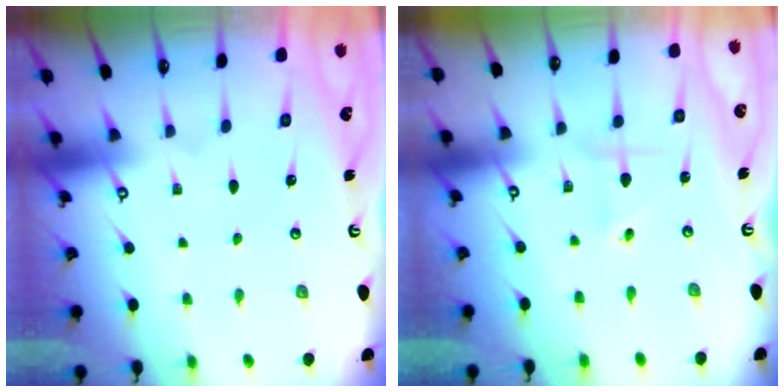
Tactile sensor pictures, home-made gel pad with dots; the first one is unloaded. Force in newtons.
{"total": 2.3, "press": 2.3, "slide": 0.4}